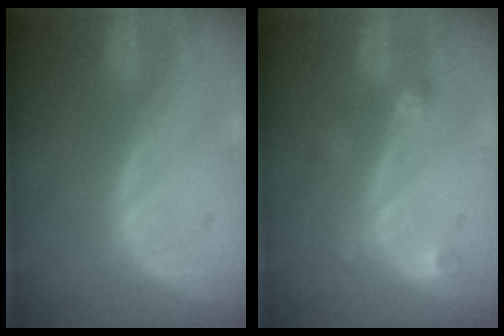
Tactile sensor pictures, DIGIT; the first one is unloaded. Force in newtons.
{"total": 2.7, "press": 2.6, "slide": 0.5}